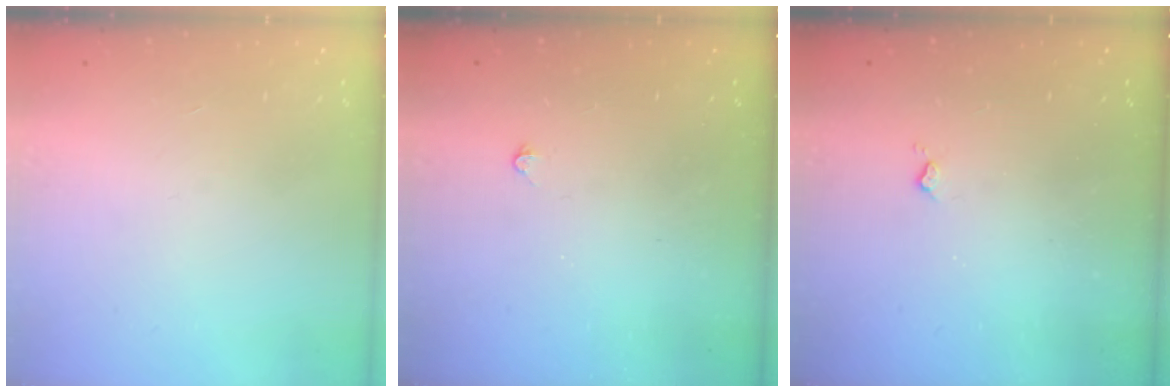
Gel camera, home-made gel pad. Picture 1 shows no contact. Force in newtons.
{"total": 2.4, "press": 2.4, "slide": 0.5}
{"total": 2.4, "press": 2.3, "slide": 0.5}